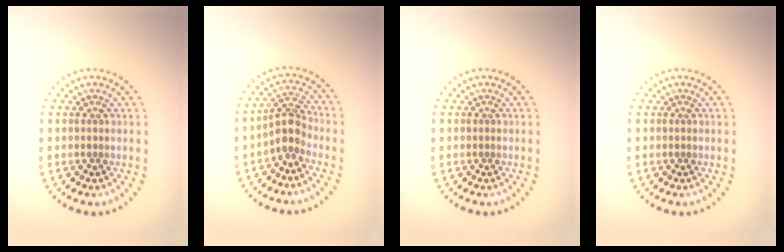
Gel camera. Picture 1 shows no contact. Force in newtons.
{"total": 2.8, "press": 2.1, "slide": 1.8}
{"total": 0.0}
{"total": 0.0}